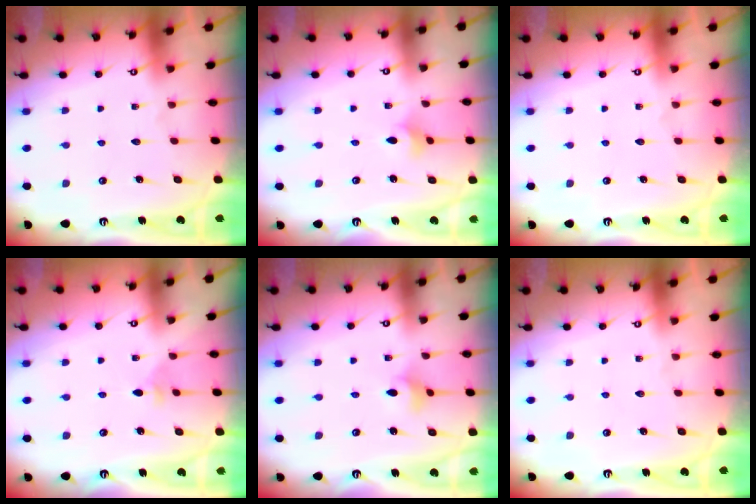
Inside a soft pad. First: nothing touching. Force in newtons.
{"total": 2.8, "press": 2.8, "slide": 0.6}
{"total": 0.0}
{"total": 2.9, "press": 2.8, "slide": 0.8}
{"total": 3.3, "press": 3.2, "slide": 0.5}
{"total": 0.0}